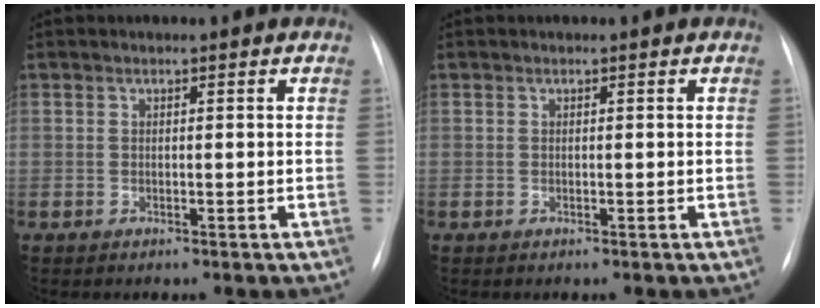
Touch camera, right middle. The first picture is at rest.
{"total": 0.0}